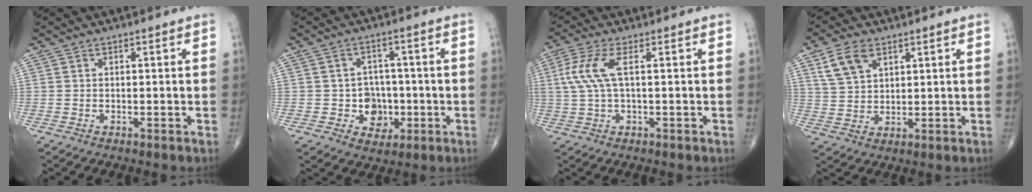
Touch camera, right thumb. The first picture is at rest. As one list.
[{"total": 6.4, "force": [-1.4, 5.5, 3.0], "torque": [-0.003, 0.015, -0.018]}, {"total": 6.9, "force": [1.3, 2.0, 6.5], "torque": [-0.184, 0.013, 0.027]}, {"total": 7.3, "force": [3.9, 4.4, 4.4], "torque": [-0.076, -0.010, 0.080]}]